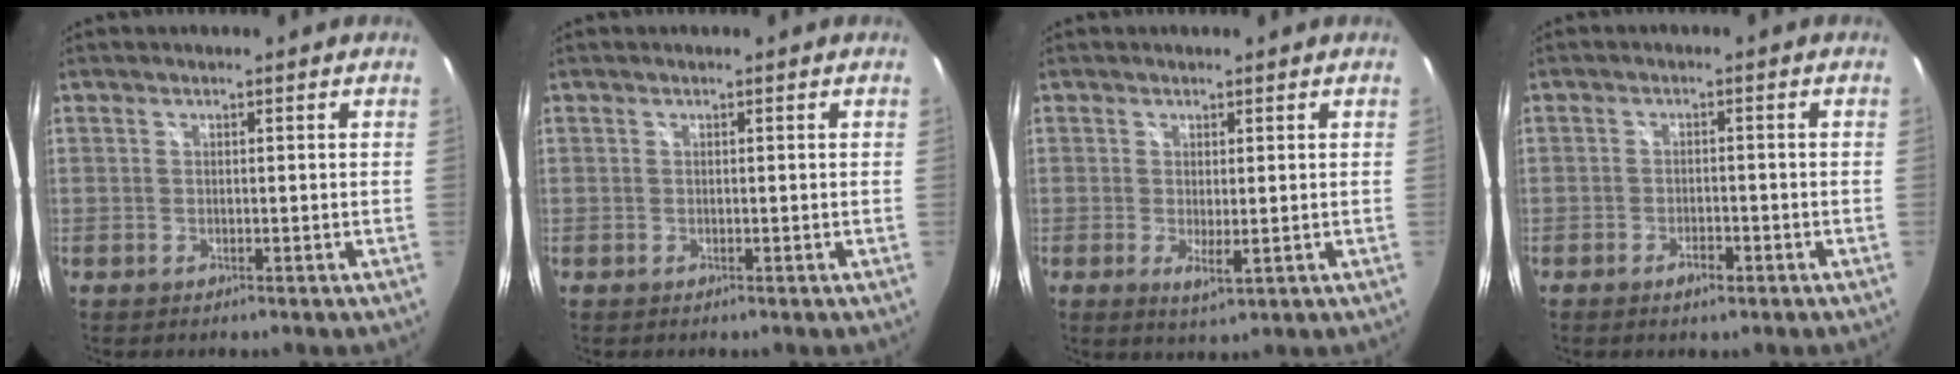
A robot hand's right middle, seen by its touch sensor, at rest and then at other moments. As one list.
[{"total": 0.0}, {"total": 2.9, "force": [0.0, 0.4, 2.9], "torque": [-0.049, -0.012, 0.001]}, {"total": 2.3, "force": [-1.4, 0.8, 1.7], "torque": [-0.035, -0.002, -0.025]}]